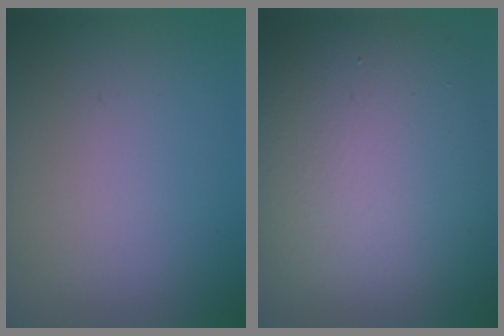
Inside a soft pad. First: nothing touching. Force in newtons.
{"total": 12.9, "press": 12.8, "slide": 1.0}